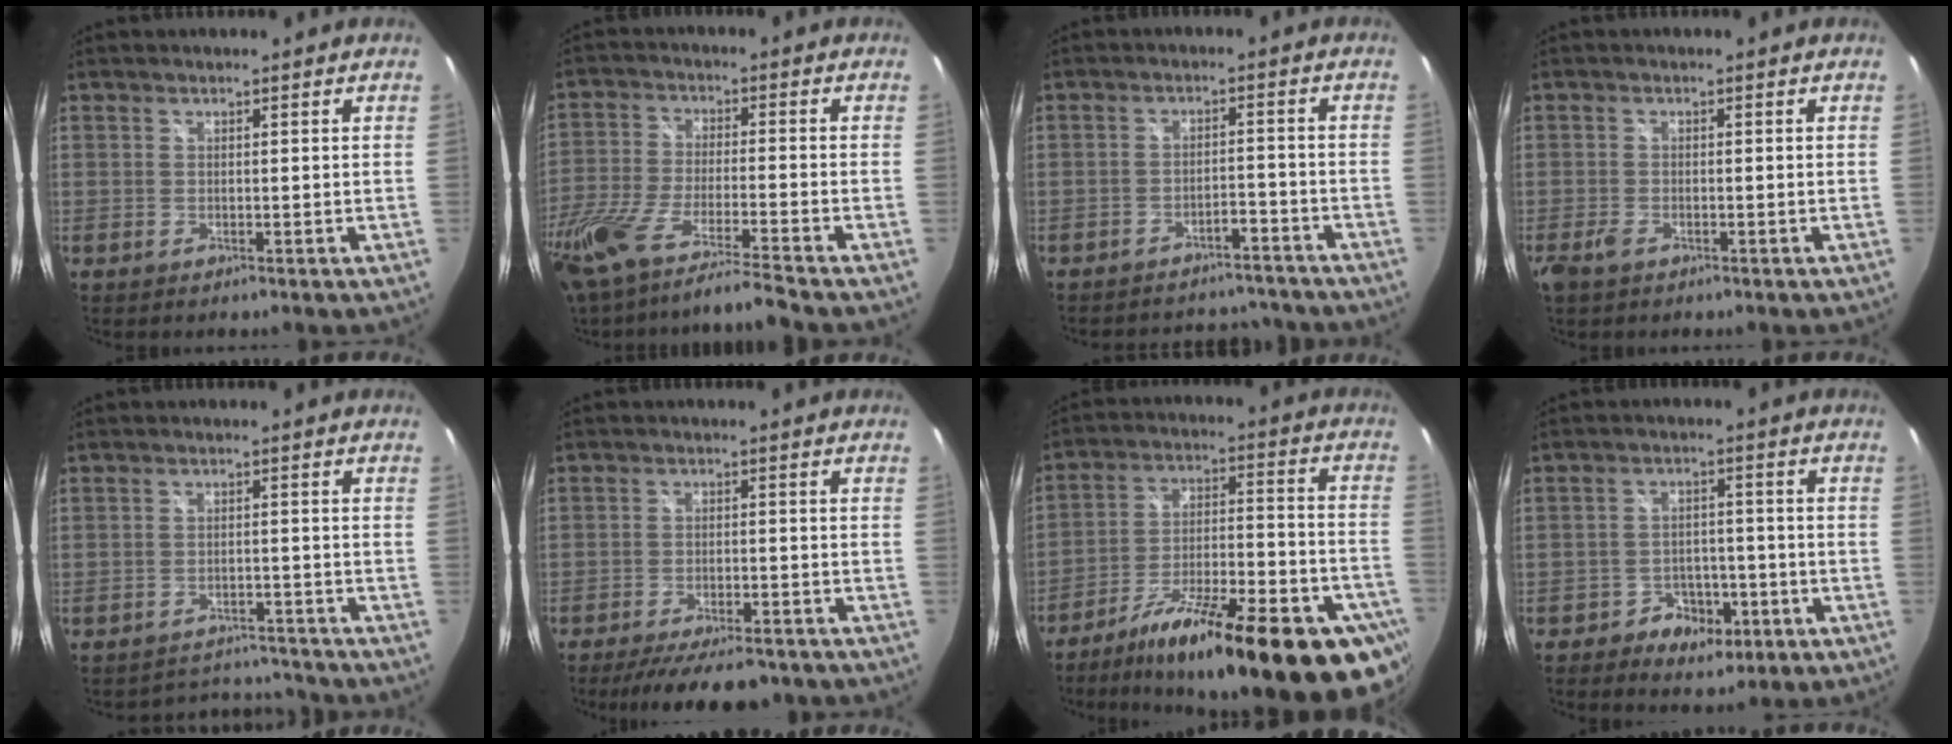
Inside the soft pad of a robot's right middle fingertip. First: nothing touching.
{"total": 16.8, "force": [-13.7, 0.5, 9.6], "torque": [-0.208, -0.050, -0.247]}
{"total": 12.9, "force": [-11.7, 3.9, 3.9], "torque": [-0.081, 0.022, -0.144]}
{"total": 2.9, "force": [-1.9, 1.3, 1.7], "torque": [-0.041, -0.007, -0.038]}
{"total": 6.6, "force": [-6.4, 1.7, 0.0], "torque": [-0.008, 0.014, -0.091]}
{"total": 11.9, "force": [-9.8, 3.2, 6.0], "torque": [-0.126, -0.025, -0.145]}
{"total": 30.8, "force": [-21.0, 7.4, 21.4], "torque": [-0.305, -0.027, -0.297]}
{"total": 7.6, "force": [-4.0, 5.6, 3.2], "torque": [-0.074, 0.016, -0.047]}